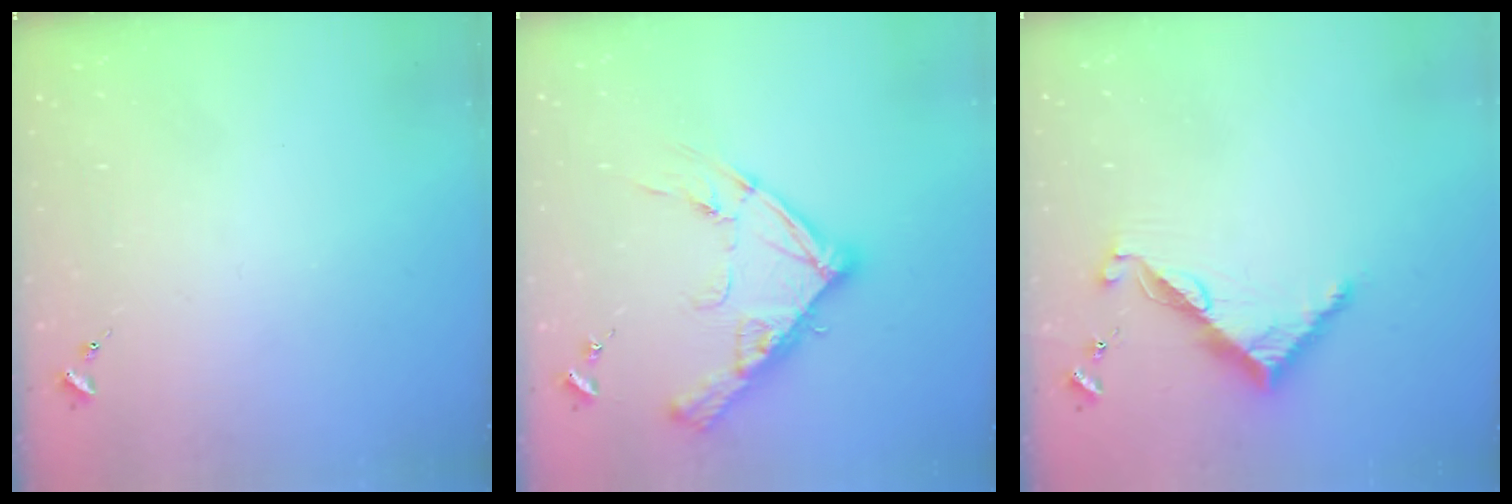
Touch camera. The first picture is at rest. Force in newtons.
{"total": 16.4, "press": 16.3, "slide": 1.4}
{"total": 8.7, "press": 8.7, "slide": 0.6}